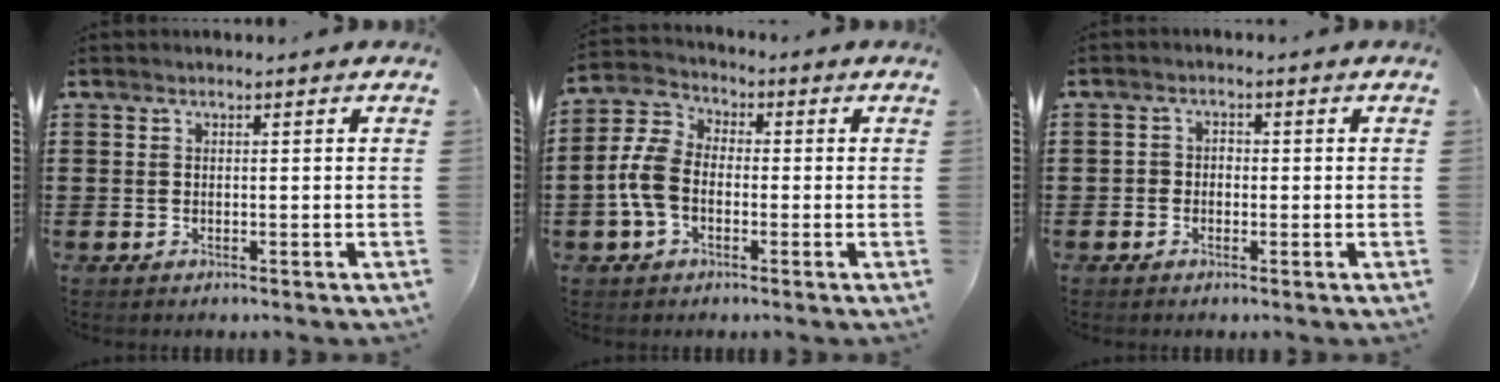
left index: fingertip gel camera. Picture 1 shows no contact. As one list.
[{"total": 7.0, "force": [-1.6, 4.8, 4.9], "torque": [-0.131, 0.004, -0.038]}, {"total": 1.4, "force": [-0.6, 1.1, 0.6], "torque": [-0.014, 0.006, -0.014]}]